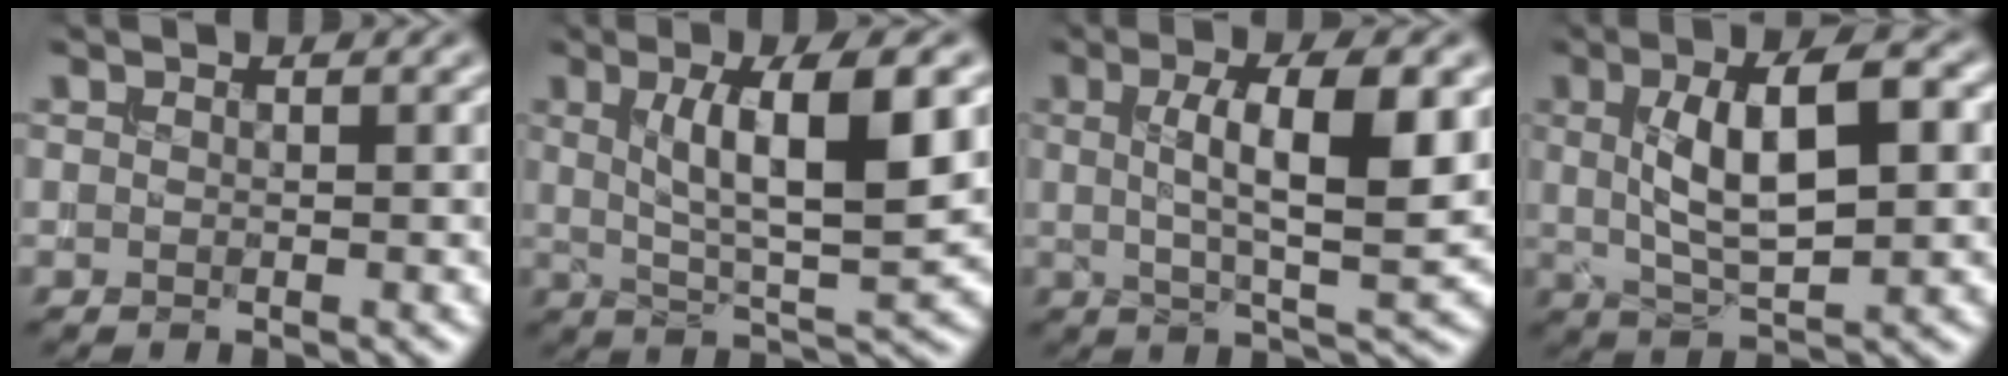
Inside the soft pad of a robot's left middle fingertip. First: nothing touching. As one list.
[{"total": 8.4, "force": [1.9, 2.1, 7.9], "torque": [-0.122, -0.005, 0.035]}, {"total": 7.9, "force": [1.2, 2.1, 7.5], "torque": [-0.115, 0.001, 0.019]}, {"total": 8.0, "force": [1.2, 2.8, 7.4], "torque": [-0.128, 0.007, 0.019]}]